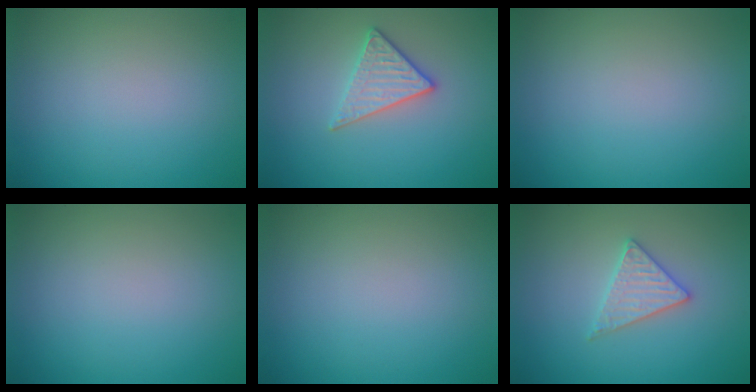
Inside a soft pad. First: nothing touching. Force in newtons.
{"total": 2.7, "press": 2.6, "slide": 1.0}
{"total": 0.0}
{"total": 0.0}
{"total": 0.0}
{"total": 2.6, "press": 2.6, "slide": 0.3}